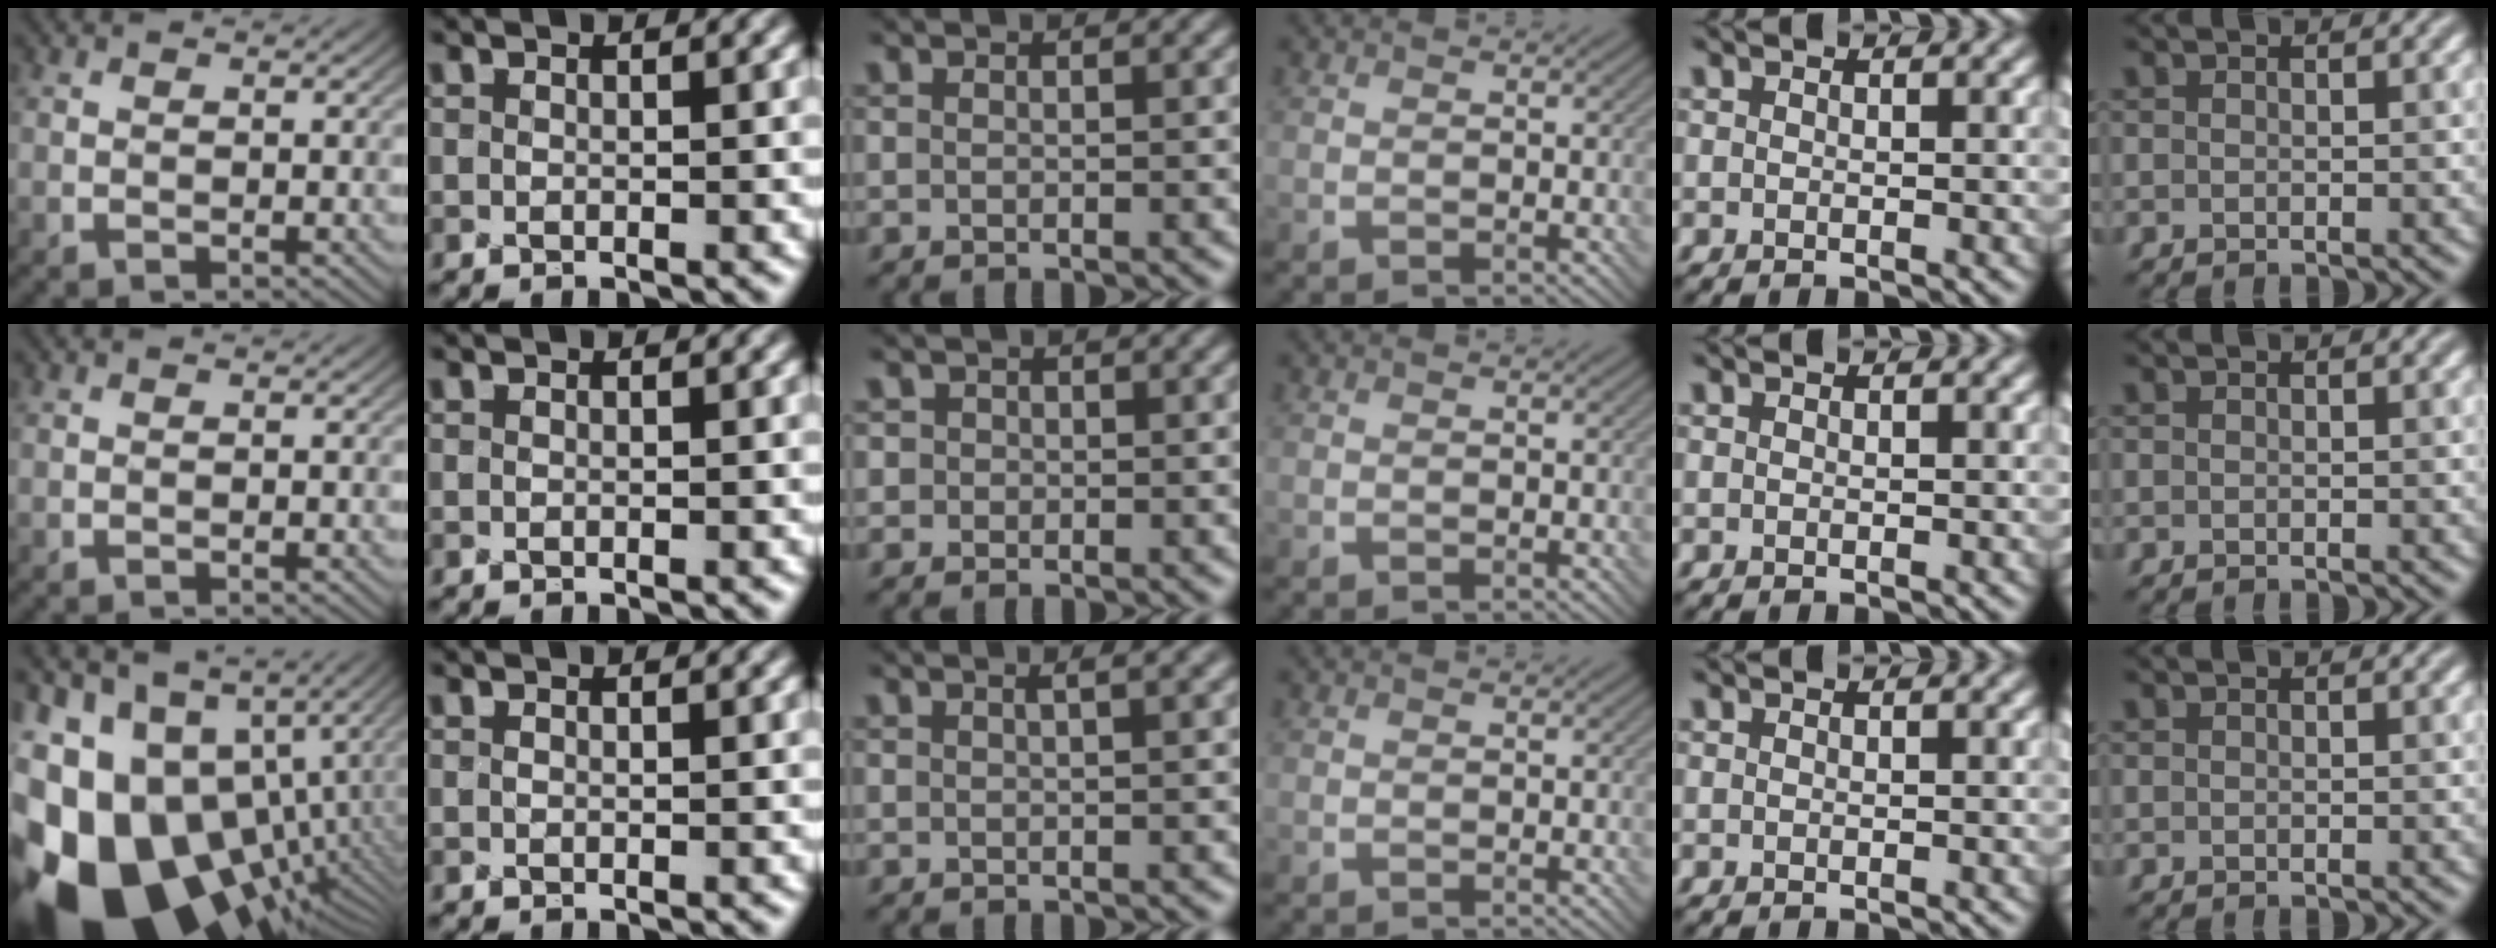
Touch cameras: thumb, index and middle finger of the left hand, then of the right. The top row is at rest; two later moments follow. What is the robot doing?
{"motion": "screw", "object": "bottle cap"}